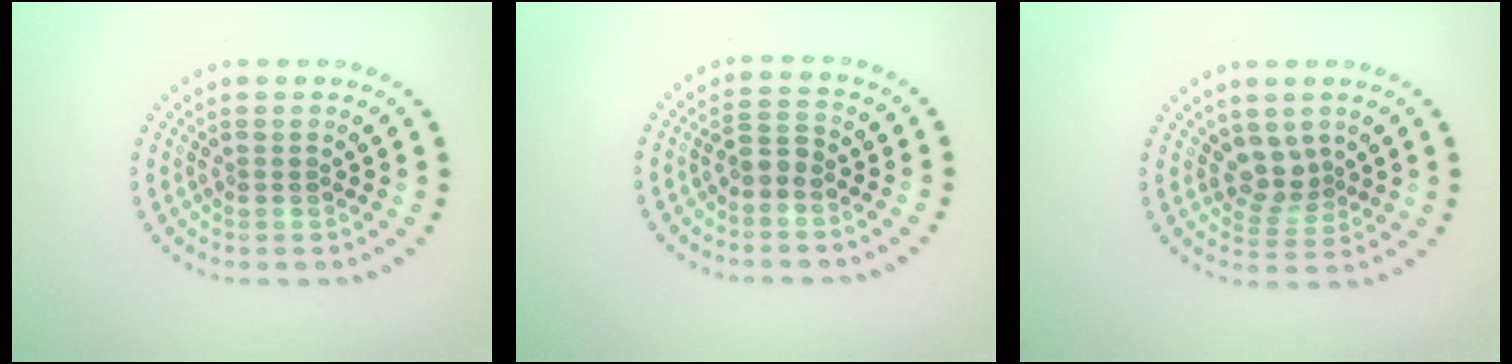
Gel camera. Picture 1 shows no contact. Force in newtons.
{"total": 1.6, "press": 1.4, "slide": 0.8}
{"total": 2.6, "press": 1.9, "slide": 1.7}